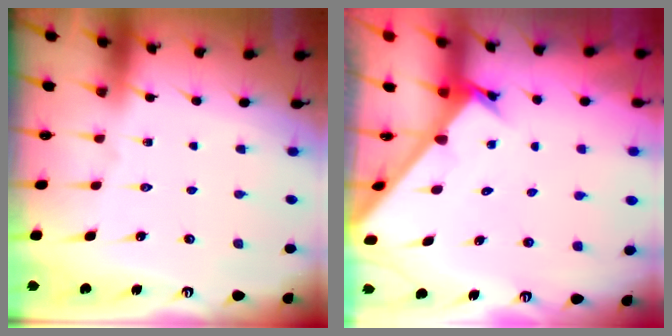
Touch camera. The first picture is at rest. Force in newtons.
{"total": 2.7, "press": 2.7, "slide": 0.3}